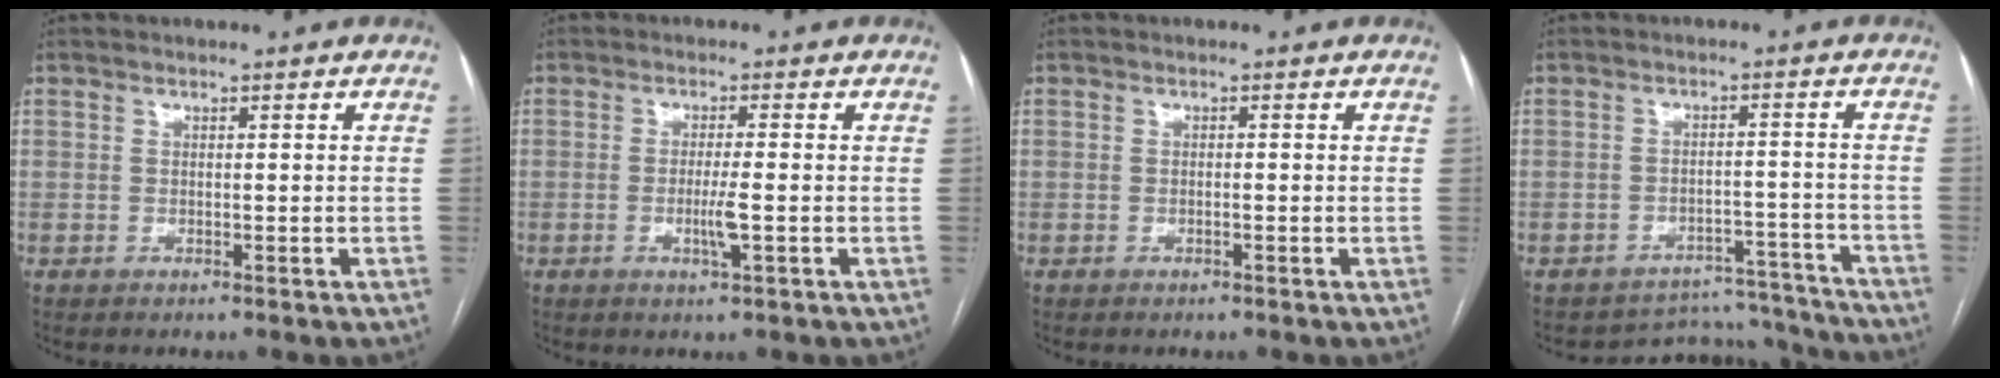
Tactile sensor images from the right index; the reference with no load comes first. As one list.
[{"total": 3.3, "force": [-0.8, -0.1, 3.2], "torque": [-0.063, -0.007, -0.015]}, {"total": 0.0}, {"total": 9.1, "force": [-8.7, 2.3, -1.8], "torque": [0.041, 0.045, -0.109]}]